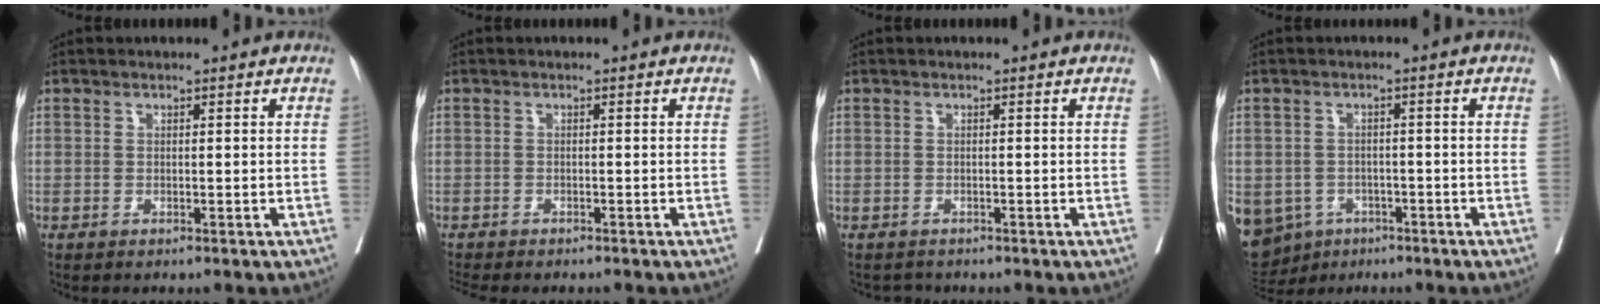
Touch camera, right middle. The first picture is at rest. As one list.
[{"total": 4.9, "force": [-4.3, 1.0, 1.9], "torque": [-0.022, -0.005, -0.064]}, {"total": 1.1, "force": [-1.0, 0.4, -0.2], "torque": [0.001, -0.003, -0.017]}, {"total": 13.6, "force": [-6.6, 11.0, 4.4], "torque": [-0.136, -0.001, -0.085]}]